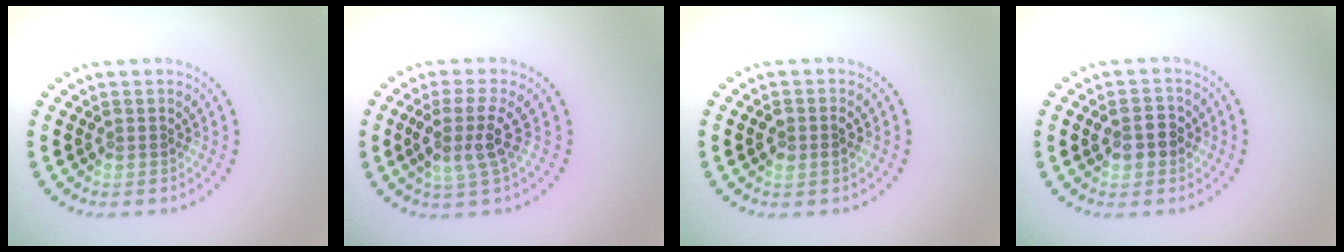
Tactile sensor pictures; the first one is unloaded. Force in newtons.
{"total": 3.2, "press": 2.4, "slide": 2.0}
{"total": 1.4, "press": 1.4, "slide": 0.4}
{"total": 2.6, "press": 2.6, "slide": 0.2}